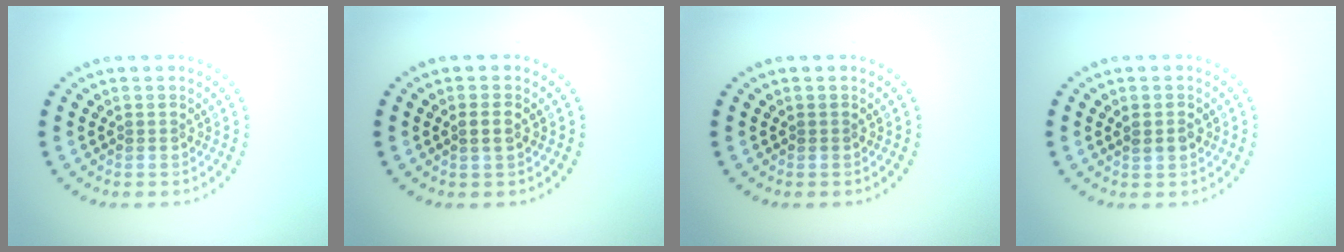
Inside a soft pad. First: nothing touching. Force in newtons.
{"total": 1.1, "press": 1.0, "slide": 0.5}
{"total": 0.0}
{"total": 1.4, "press": 1.4, "slide": 0.3}